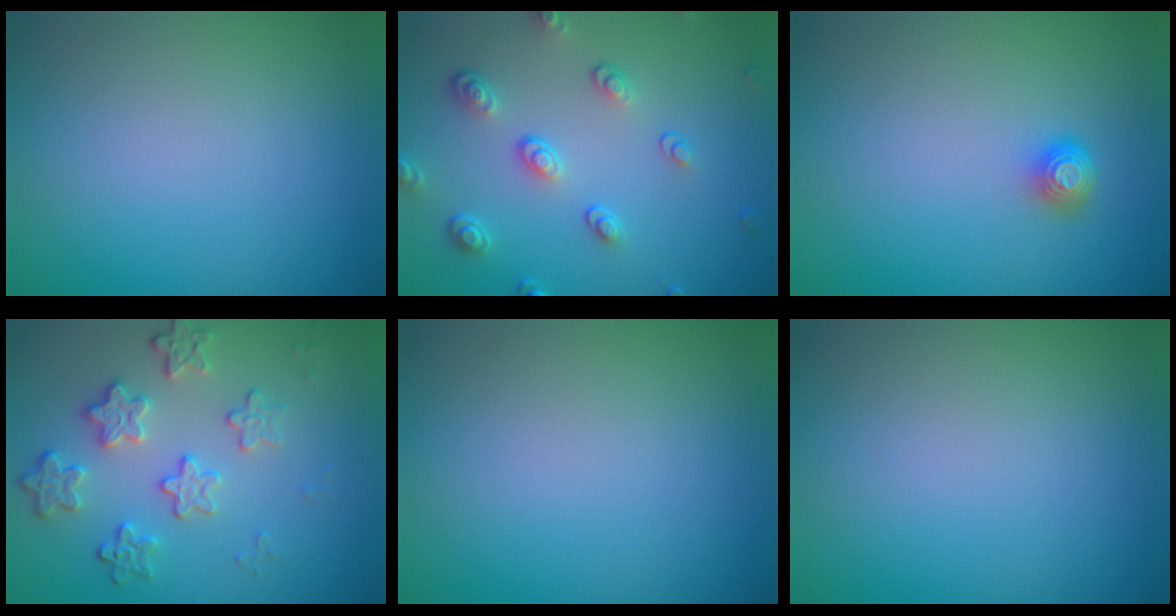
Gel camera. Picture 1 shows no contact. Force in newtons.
{"total": 3.6, "press": 2.8, "slide": 2.3}
{"total": 1.7, "press": 1.3, "slide": 1.2}
{"total": 3.9, "press": 3.2, "slide": 2.2}
{"total": 0.0}
{"total": 0.0}